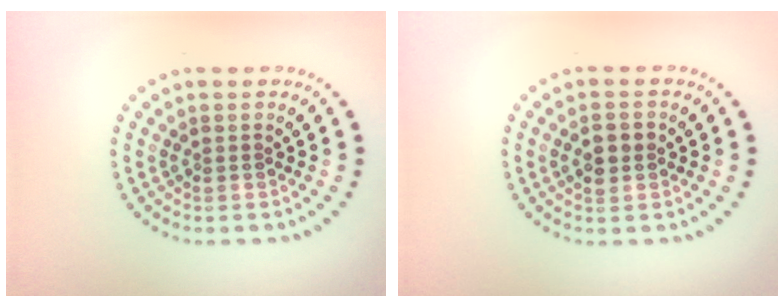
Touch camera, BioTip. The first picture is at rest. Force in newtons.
{"total": 2.5, "press": 2.5, "slide": 0.2}